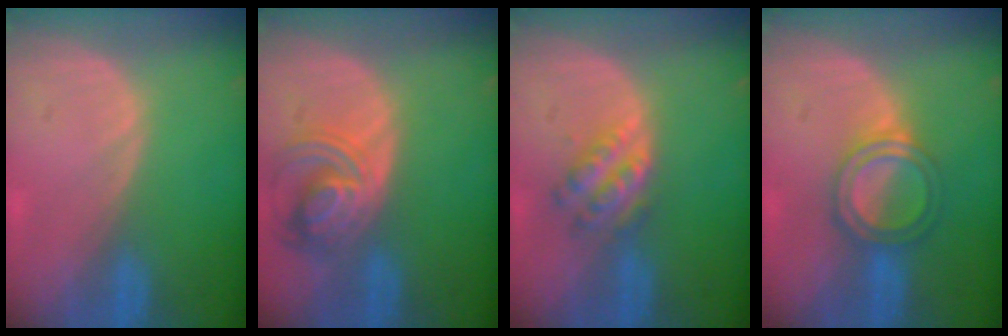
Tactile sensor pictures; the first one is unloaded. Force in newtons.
{"total": 7.6, "press": 6.8, "slide": 3.5}
{"total": 5.1, "press": 4.8, "slide": 1.8}
{"total": 5.3, "press": 5.2, "slide": 1.3}